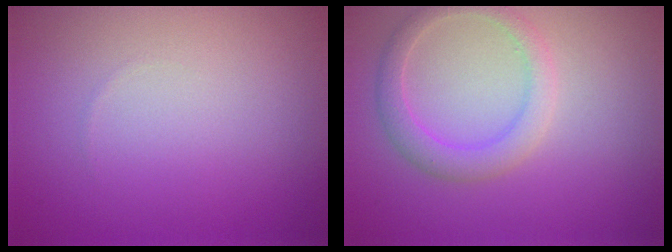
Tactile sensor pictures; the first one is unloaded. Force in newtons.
{"total": 2.7, "press": 2.7, "slide": 0.2}